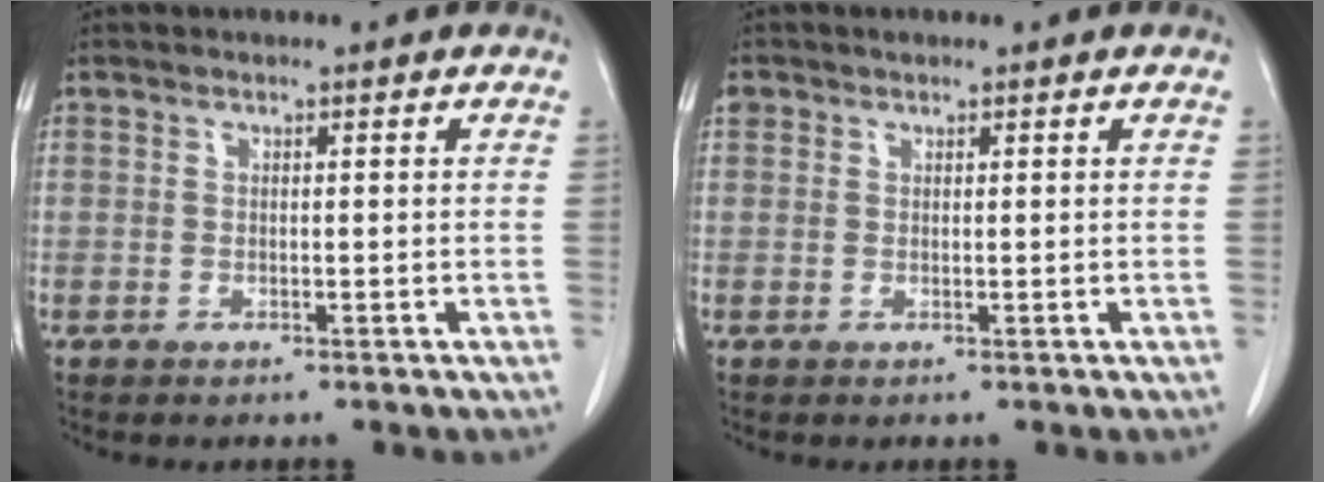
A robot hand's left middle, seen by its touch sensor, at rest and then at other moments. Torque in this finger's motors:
{"motor_torque": [0.07, -0.05, -0.02, 0.00]}